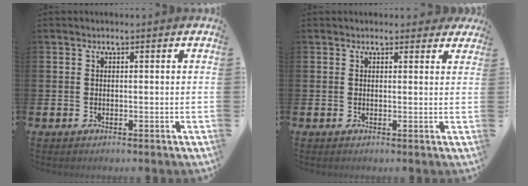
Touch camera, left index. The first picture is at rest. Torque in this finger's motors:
{"motor_torque": [-0.44, -0.47, -0.69, 0.06]}